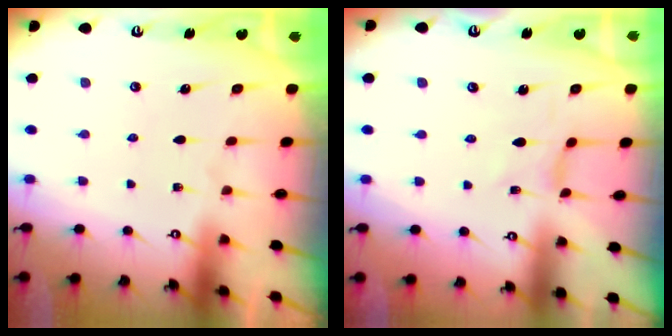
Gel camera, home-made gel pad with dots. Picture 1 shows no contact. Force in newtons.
{"total": 1.2, "press": 1.2, "slide": 0.0}